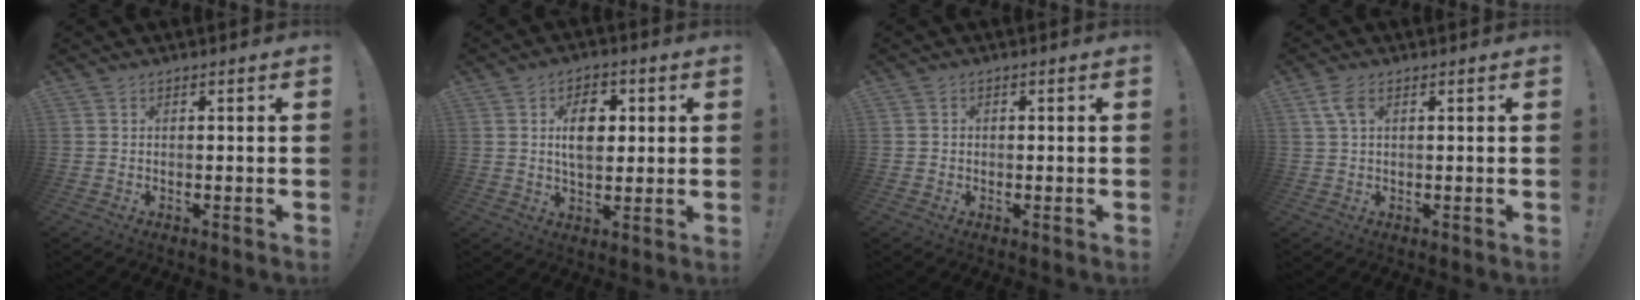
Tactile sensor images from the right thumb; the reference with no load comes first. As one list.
[{"total": 9.5, "force": [2.0, 6.5, 6.6], "torque": [-0.100, 0.010, 0.036]}, {"total": 1.4, "force": [-0.3, 1.3, 0.2], "torque": [-0.001, 0.003, -0.007]}, {"total": 4.2, "force": [1.5, 2.2, 3.3], "torque": [-0.070, 0.009, 0.029]}]